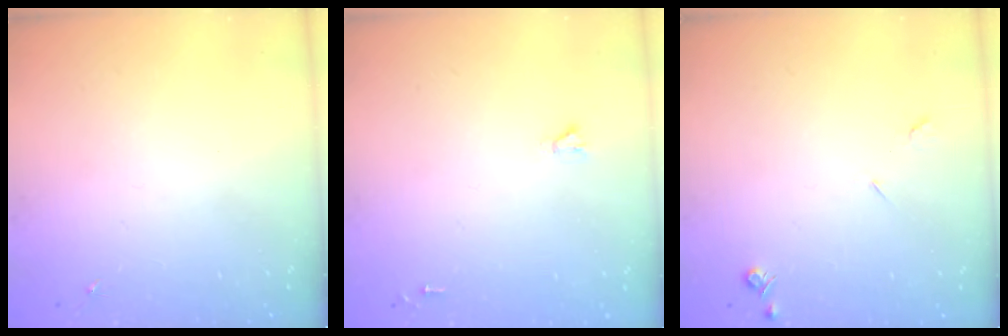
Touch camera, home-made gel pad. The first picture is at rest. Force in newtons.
{"total": 1.6, "press": 1.6, "slide": 0.1}
{"total": 4.0, "press": 3.9, "slide": 0.7}